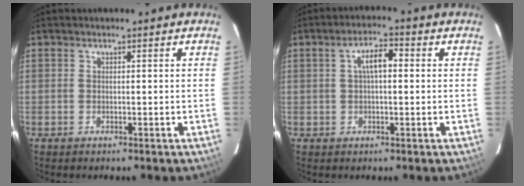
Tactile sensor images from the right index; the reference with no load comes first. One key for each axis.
{"total": 4.8, "fx": 0.8, "fy": 1.8, "fz": 4.3, "tx": -0.077, "ty": 0.015, "tz": 0.015}